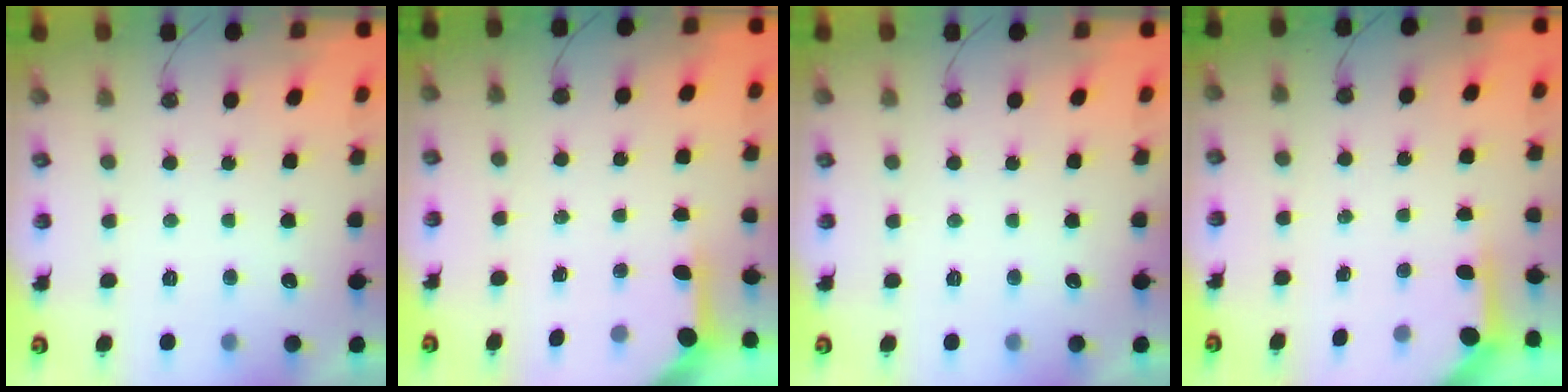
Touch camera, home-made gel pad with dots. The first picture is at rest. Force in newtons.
{"total": 3.3, "press": 3.3, "slide": 0.4}
{"total": 0.0}
{"total": 3.6, "press": 3.6, "slide": 0.4}